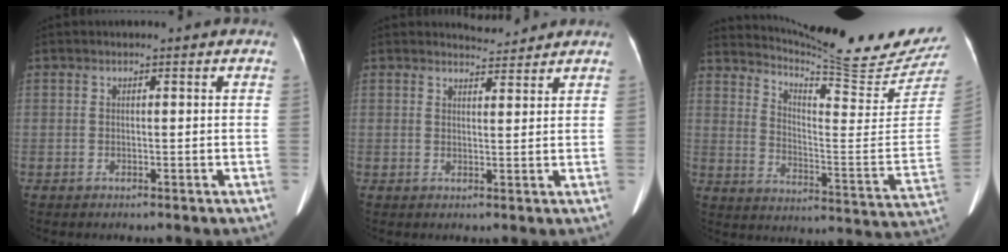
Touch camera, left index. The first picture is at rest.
{"total": 2.6, "force": [2.6, 0.1, -0.3], "torque": [-0.006, -0.005, 0.043]}
{"total": 21.3, "force": [20.2, -1.0, 6.5], "torque": [-0.118, -0.120, 0.270]}